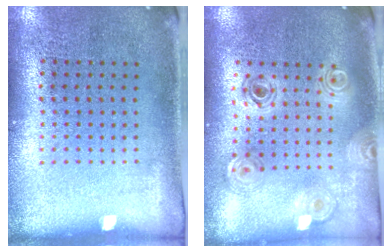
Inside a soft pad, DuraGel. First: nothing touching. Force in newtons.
{"total": 0.9, "press": 0.9, "slide": 0.2}